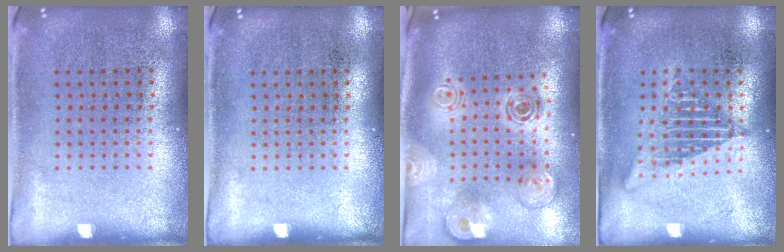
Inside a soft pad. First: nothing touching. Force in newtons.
{"total": 0.0}
{"total": 2.0, "press": 1.7, "slide": 1.0}
{"total": 2.5, "press": 2.5, "slide": 0.2}